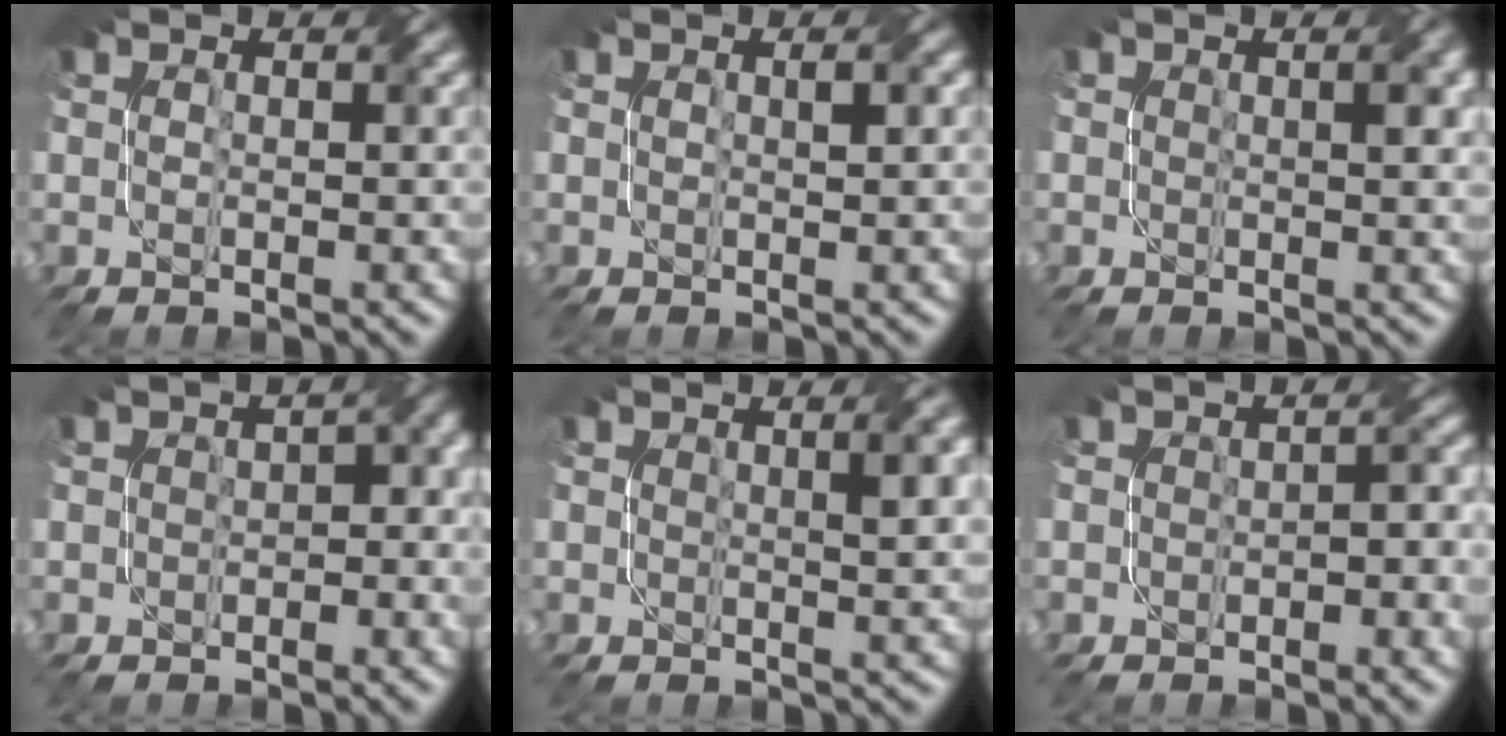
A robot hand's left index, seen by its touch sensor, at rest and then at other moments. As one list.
[{"total": 0.5, "force": [0.1, 0.0, 0.5], "torque": [-0.006, 0.006, 0.003]}, {"total": 1.3, "force": [0.2, 0.4, 1.2], "torque": [-0.010, 0.004, 0.002]}, {"total": 3.0, "force": [-0.7, 1.9, 2.2], "torque": [-0.010, 0.003, -0.004]}, {"total": 2.3, "force": [0.6, 0.6, 2.2], "torque": [-0.017, 0.008, 0.010]}, {"total": 2.6, "force": [-1.0, 1.5, 1.9], "torque": [-0.017, 0.006, -0.010]}]